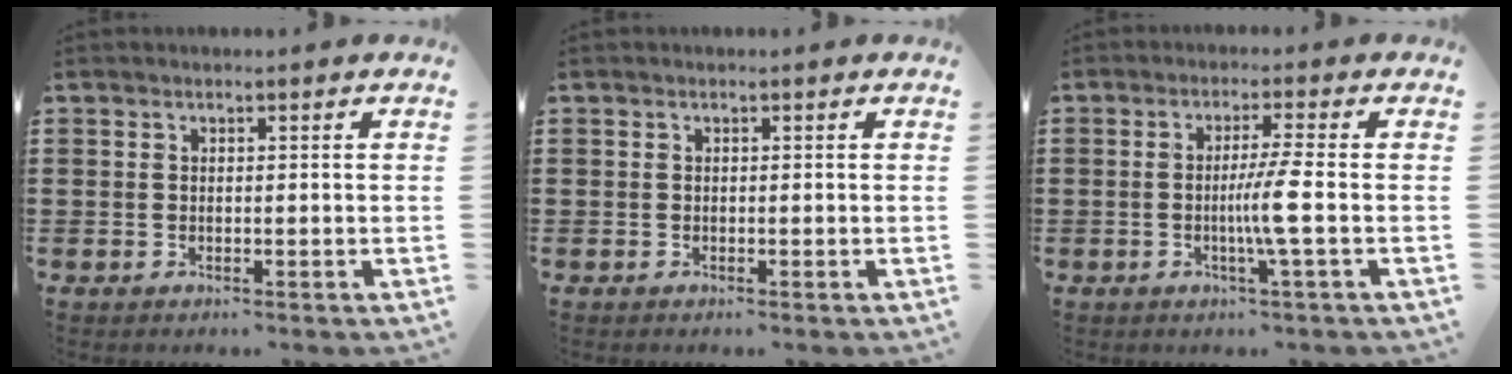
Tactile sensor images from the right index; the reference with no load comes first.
{"total": 0.0}
{"total": 5.2, "force": [-0.9, -1.0, 5.1], "torque": [-0.096, -0.015, -0.024]}